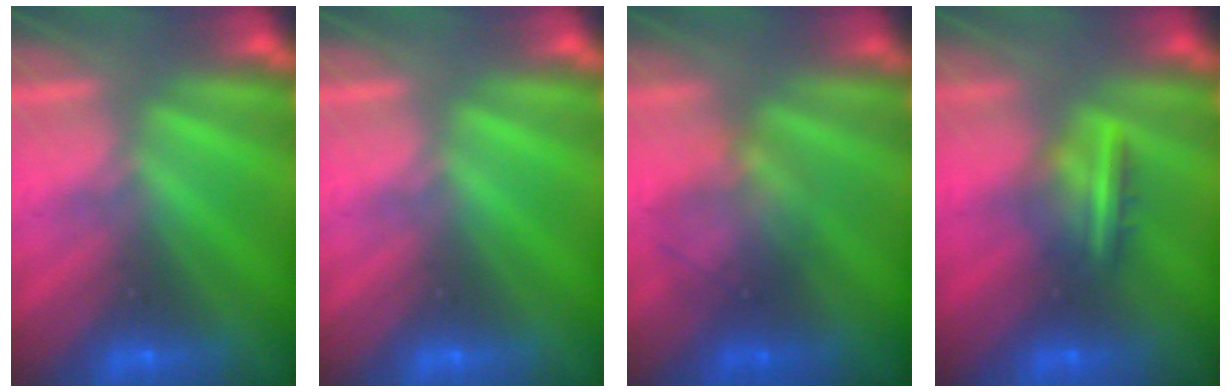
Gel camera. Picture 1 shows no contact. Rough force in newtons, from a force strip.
{"total": 0.0}
{"total": 1.7}
{"total": 8.3}